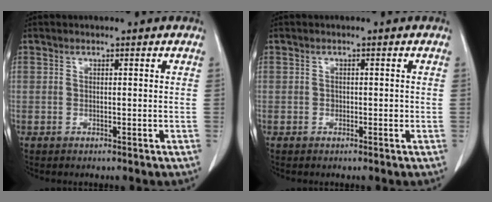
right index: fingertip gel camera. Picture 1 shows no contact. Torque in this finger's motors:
{"motor_torque": [0.06, -0.04, -0.01, 0.02]}